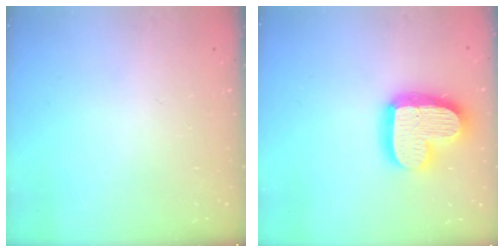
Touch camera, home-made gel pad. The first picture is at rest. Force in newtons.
{"total": 19.2, "press": 19.1, "slide": 1.4}